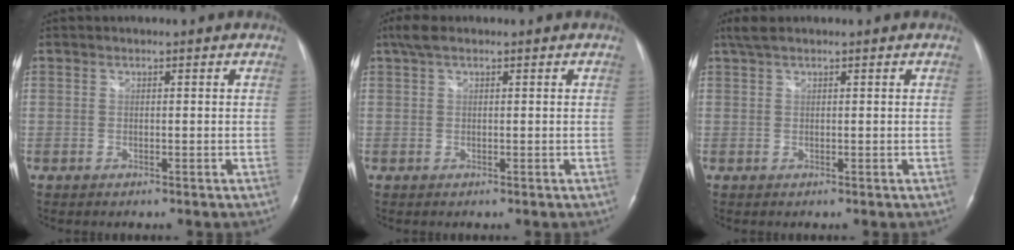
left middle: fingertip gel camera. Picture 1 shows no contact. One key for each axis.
{"total": 2.9, "fx": 1.9, "fy": 0.9, "fz": 2.0, "tx": -0.045, "ty": 0.025, "tz": 0.038}
{"total": 2.3, "fx": 1.7, "fy": 0.4, "fz": 1.5, "tx": -0.036, "ty": 0.020, "tz": 0.036}